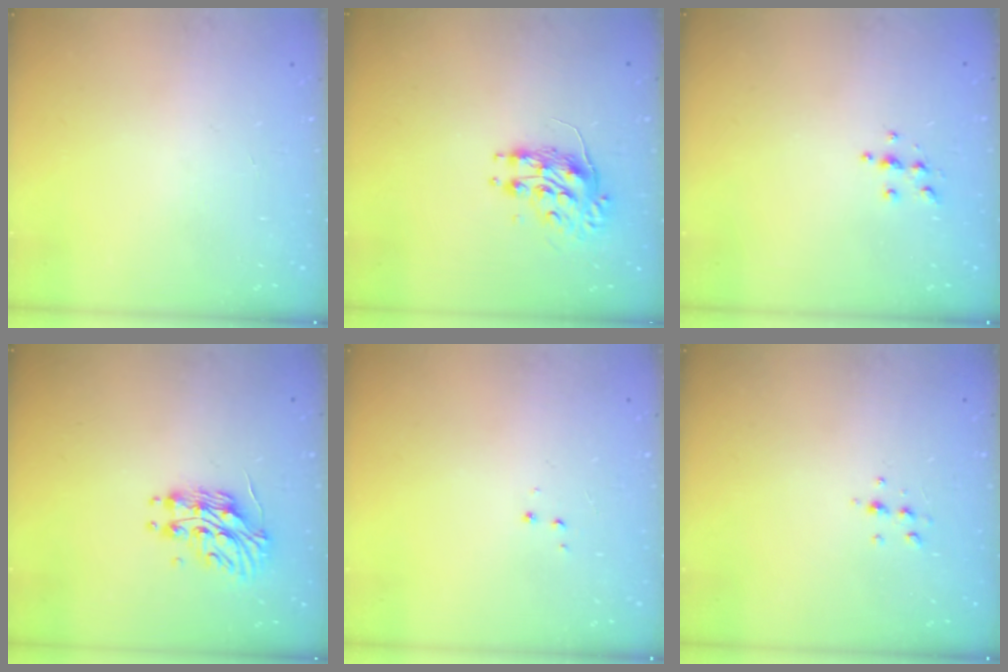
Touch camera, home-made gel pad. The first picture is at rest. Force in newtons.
{"total": 8.1, "press": 8.1, "slide": 0.1}
{"total": 4.4, "press": 4.4, "slide": 0.4}
{"total": 11.8, "press": 11.8, "slide": 0.6}
{"total": 3.3, "press": 3.3, "slide": 0.4}
{"total": 4.7, "press": 4.4, "slide": 1.6}